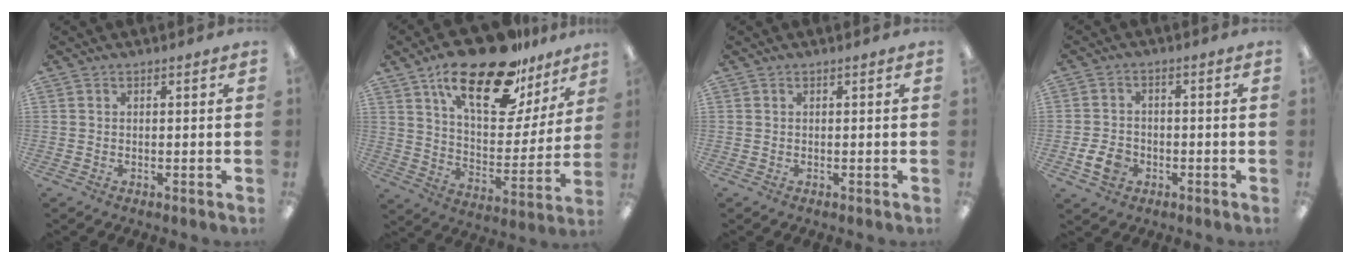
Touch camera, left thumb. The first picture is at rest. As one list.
[{"total": 24.0, "force": [16.0, 9.6, 15.1], "torque": [-0.236, -0.095, 0.270]}, {"total": 0.0}, {"total": 5.8, "force": [-2.3, 4.2, 3.2], "torque": [-0.067, 0.008, -0.041]}]